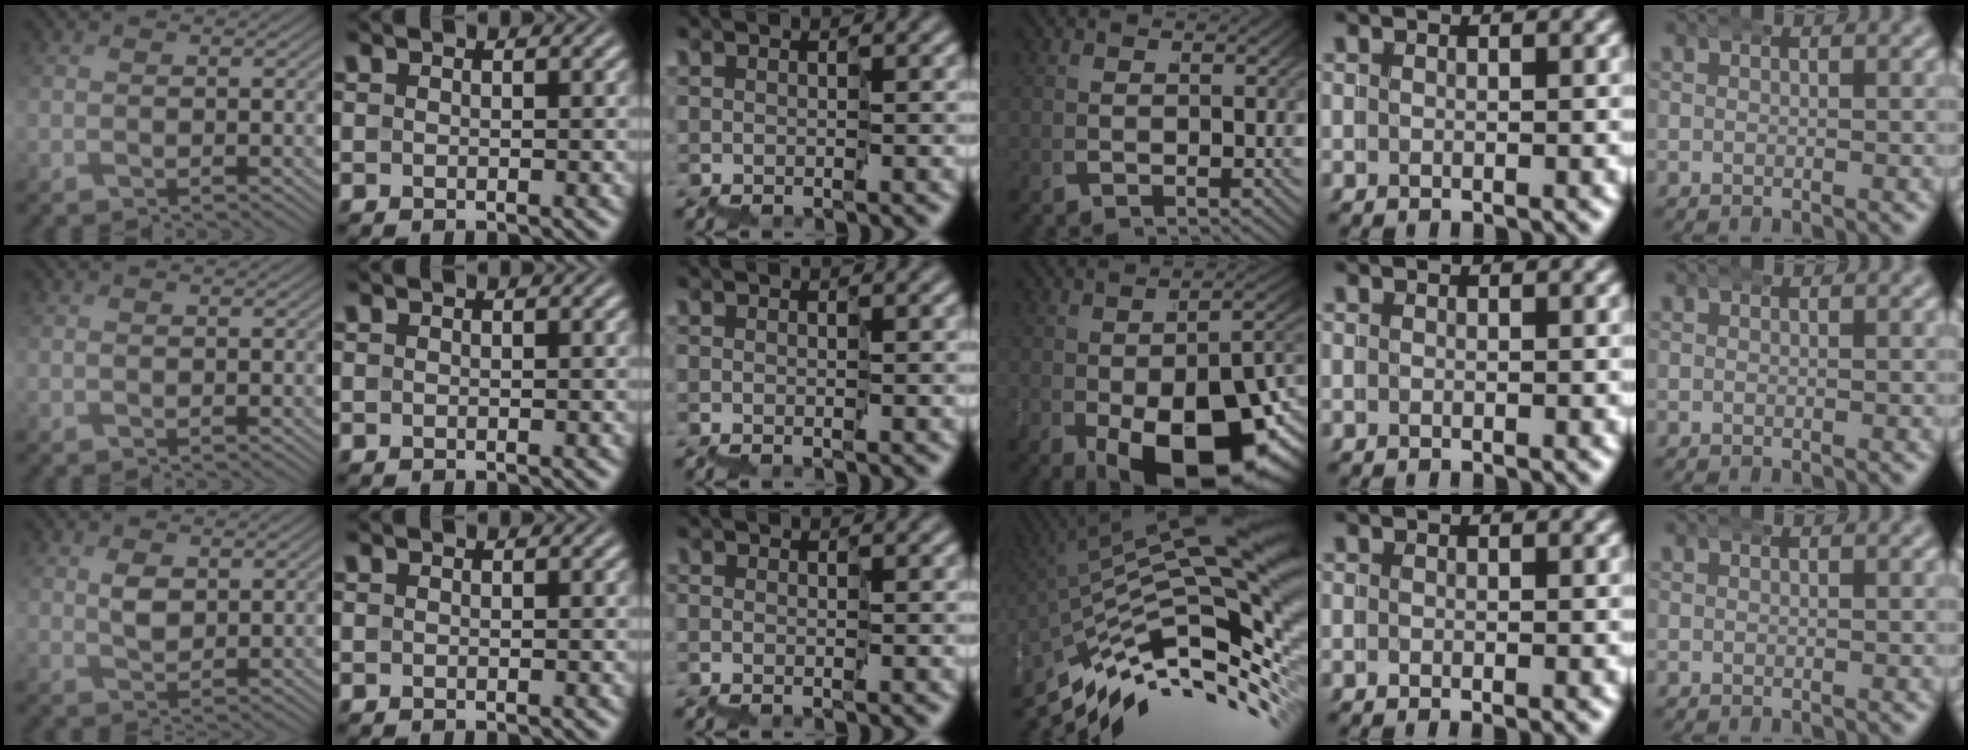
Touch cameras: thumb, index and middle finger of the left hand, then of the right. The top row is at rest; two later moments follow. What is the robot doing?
{"motion": "wrap", "object": "belt"}